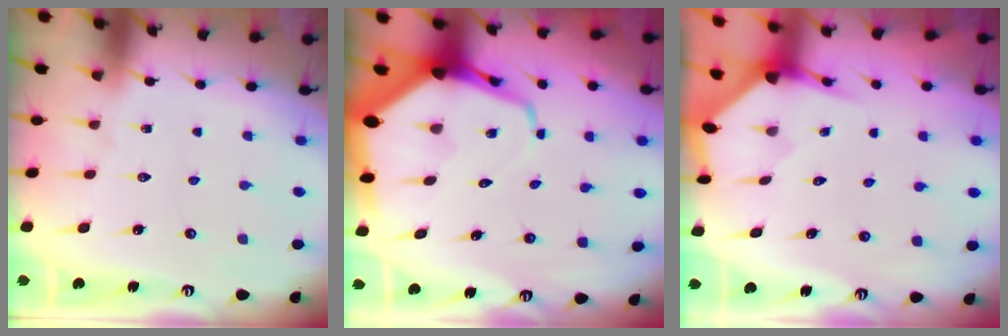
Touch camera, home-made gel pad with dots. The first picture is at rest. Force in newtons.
{"total": 11.2, "press": 11.1, "slide": 1.2}
{"total": 3.3, "press": 3.3, "slide": 0.1}